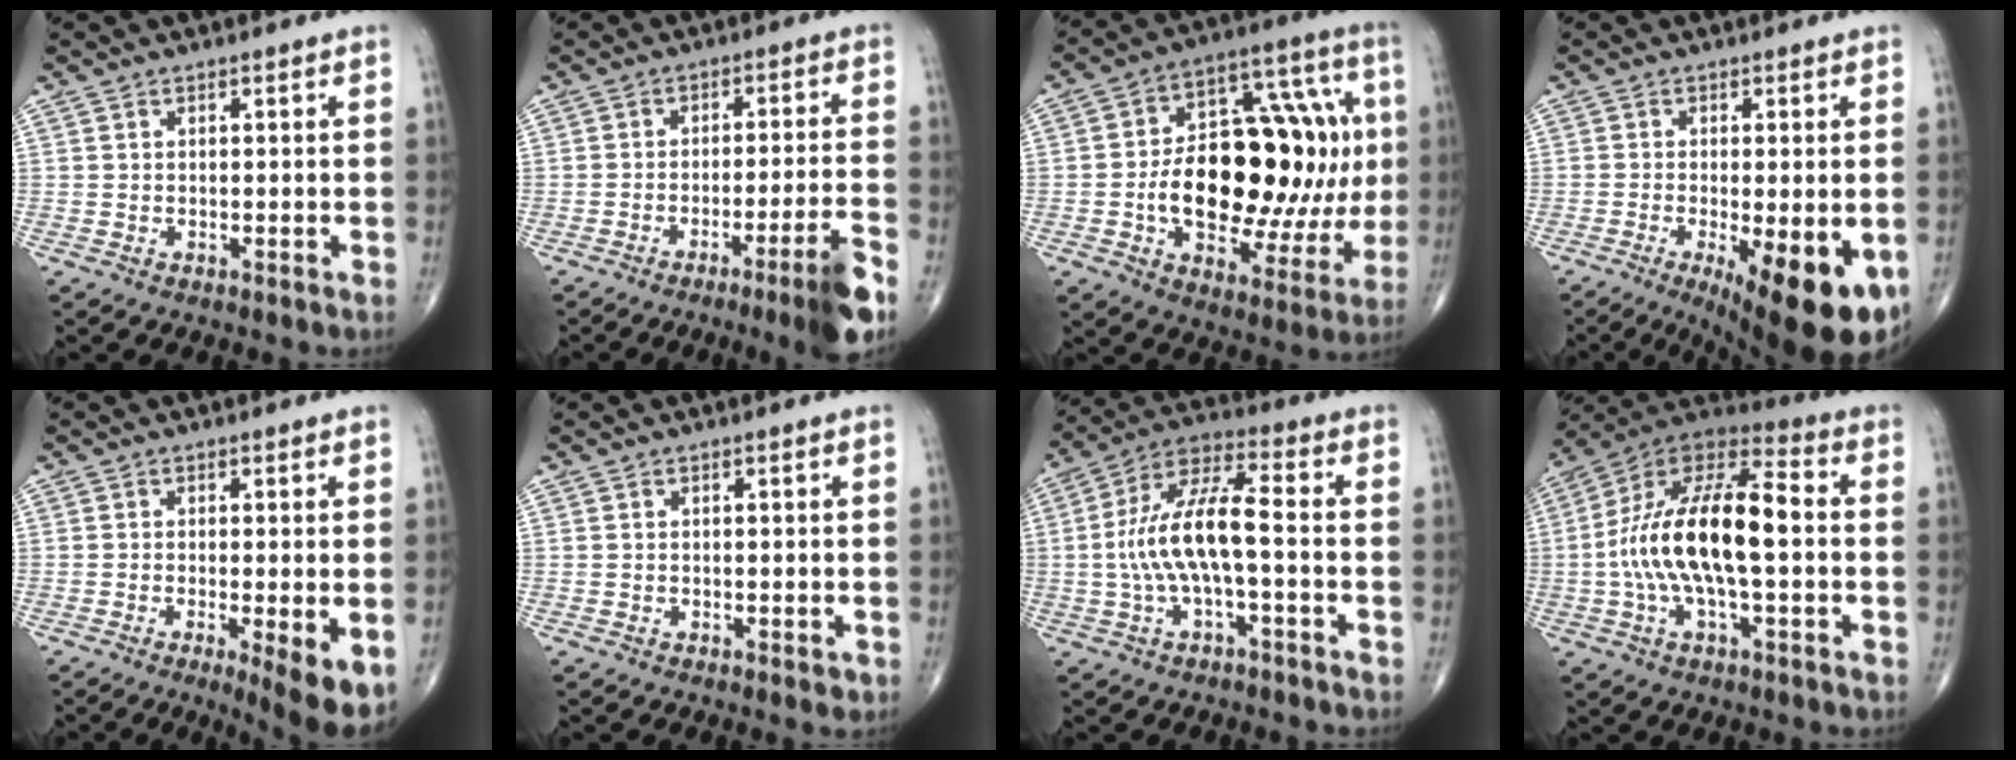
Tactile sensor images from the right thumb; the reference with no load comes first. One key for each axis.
{"total": 8.9, "fx": -5.4, "fy": 0.1, "fz": 7.1, "tx": -0.107, "ty": 0.019, "tz": -0.080}
{"total": 29.1, "fx": 0.3, "fy": 15.6, "fz": 24.6, "tx": -0.340, "ty": 0.032, "tz": 0.017}
{"total": 16.0, "fx": -6.1, "fy": 5.1, "fz": 13.8, "tx": -0.160, "ty": -0.020, "tz": -0.078}
{"total": 7.3, "fx": -2.4, "fy": 1.3, "fz": 6.8, "tx": -0.097, "ty": -0.021, "tz": -0.039}
{"total": 0.7, "fx": -0.2, "fy": 0.4, "fz": 0.6, "tx": -0.008, "ty": -0.003, "tz": -0.002}
{"total": 13.0, "fx": -1.5, "fy": 4.2, "fz": 12.2, "tx": -0.254, "ty": 0.046, "tz": -0.032}
{"total": 20.6, "fx": -1.0, "fy": 8.3, "fz": 18.8, "tx": -0.351, "ty": 0.041, "tz": -0.027}